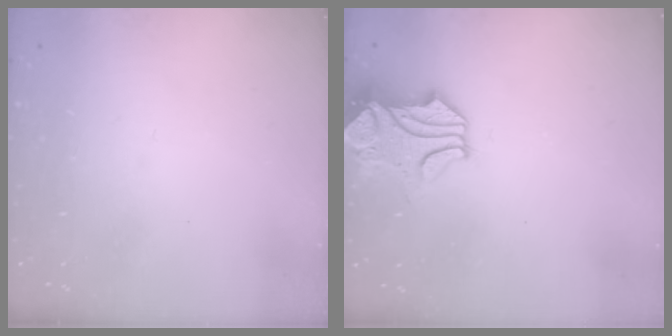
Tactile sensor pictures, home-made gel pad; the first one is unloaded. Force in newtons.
{"total": 1.7, "press": 1.1, "slide": 1.3}